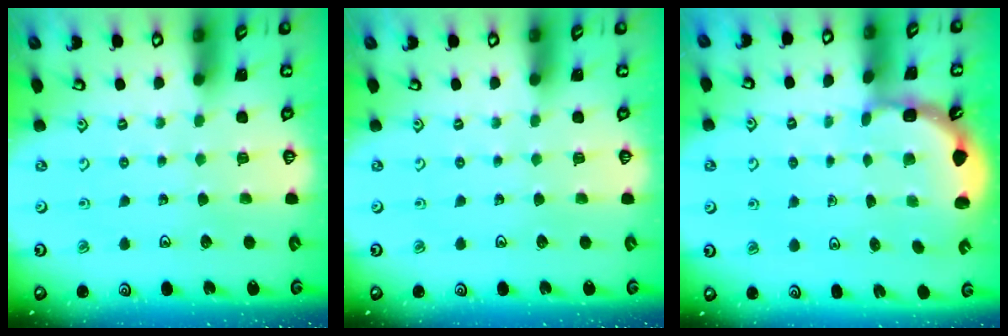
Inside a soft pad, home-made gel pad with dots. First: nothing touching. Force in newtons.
{"total": 0.0}
{"total": 2.0, "press": 1.8, "slide": 0.9}